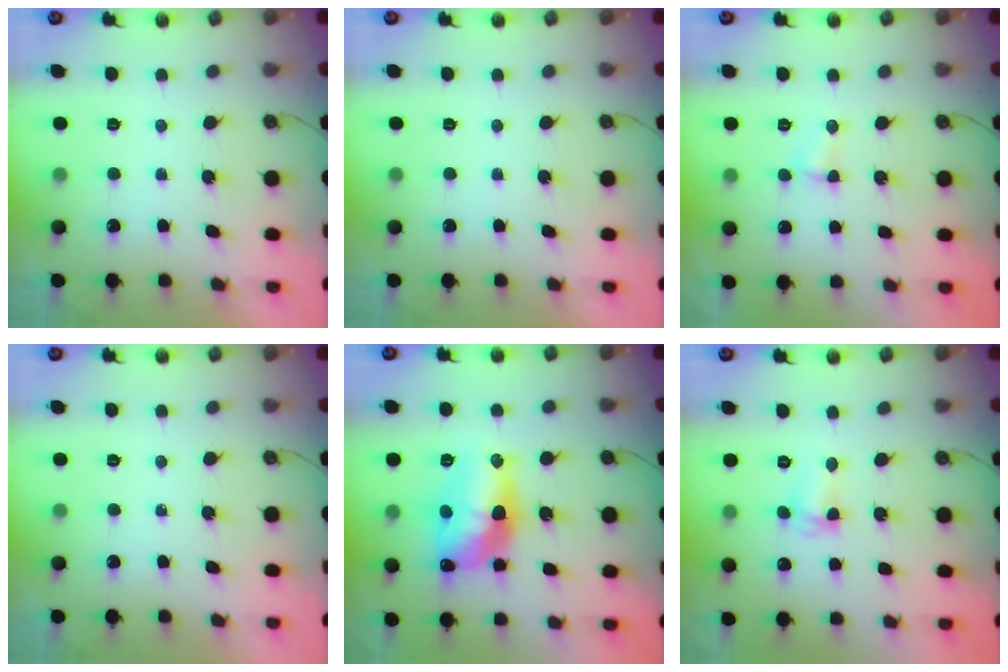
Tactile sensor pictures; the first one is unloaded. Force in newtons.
{"total": 0.0}
{"total": 2.8, "press": 2.8, "slide": 0.4}
{"total": 0.0}
{"total": 15.1, "press": 15.0, "slide": 1.6}
{"total": 2.6, "press": 2.6, "slide": 0.4}